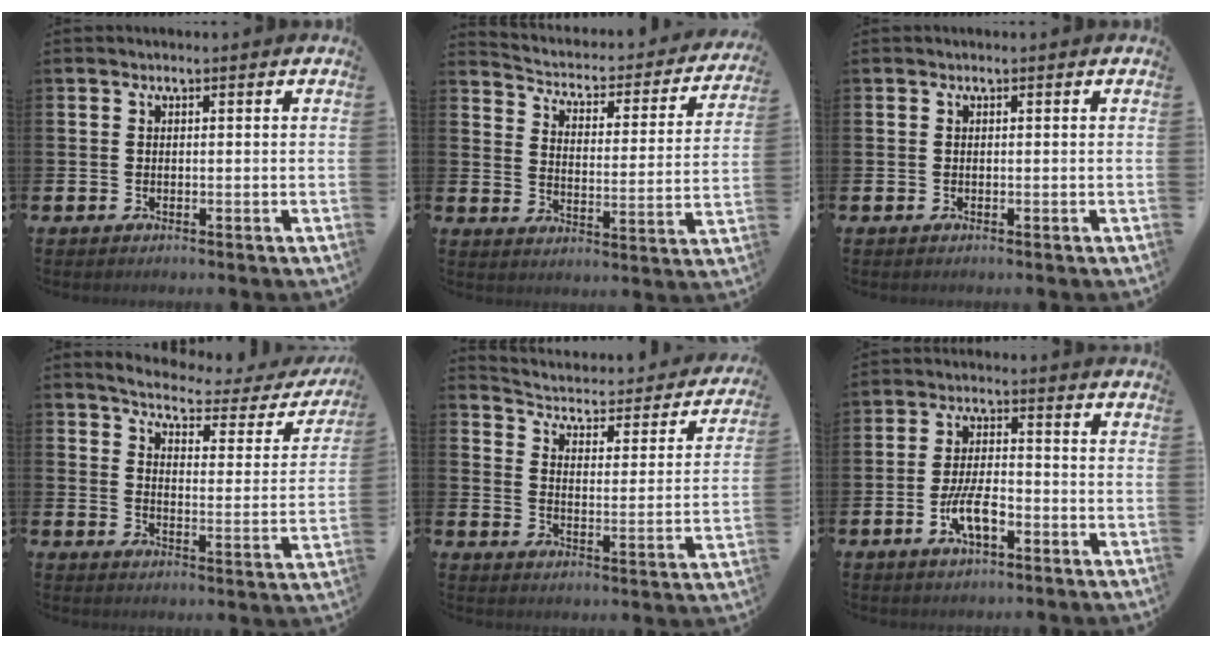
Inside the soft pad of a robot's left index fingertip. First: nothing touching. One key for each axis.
{"total": 3.8, "fx": 3.3, "fy": 1.5, "fz": 1.2, "tx": -0.046, "ty": -0.034, "tz": 0.044}
{"total": 0.0}
{"total": 4.5, "fx": 4.1, "fy": 1.0, "fz": 1.5, "tx": -0.044, "ty": -0.035, "tz": 0.061}
{"total": 3.9, "fx": 3.2, "fy": 1.6, "fz": 1.3, "tx": -0.050, "ty": -0.033, "tz": 0.043}
{"total": 5.7, "fx": -2.2, "fy": 2.3, "fz": 4.7, "tx": -0.085, "ty": 0.003, "tz": -0.044}